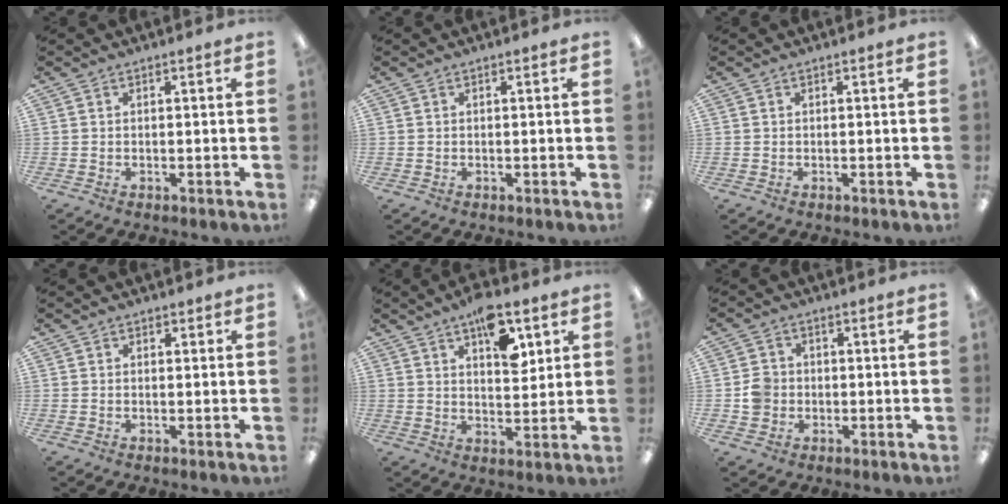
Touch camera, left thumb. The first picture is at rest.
{"total": 0.0}
{"total": 0.0}
{"total": 1.2, "force": [0.7, 1.0, 0.2], "torque": [0.005, 0.001, 0.010]}
{"total": 11.3, "force": [6.4, 5.4, 7.6], "torque": [-0.097, -0.030, 0.106]}
{"total": 5.2, "force": [-0.5, 5.0, 1.4], "torque": [-0.015, 0.009, -0.010]}